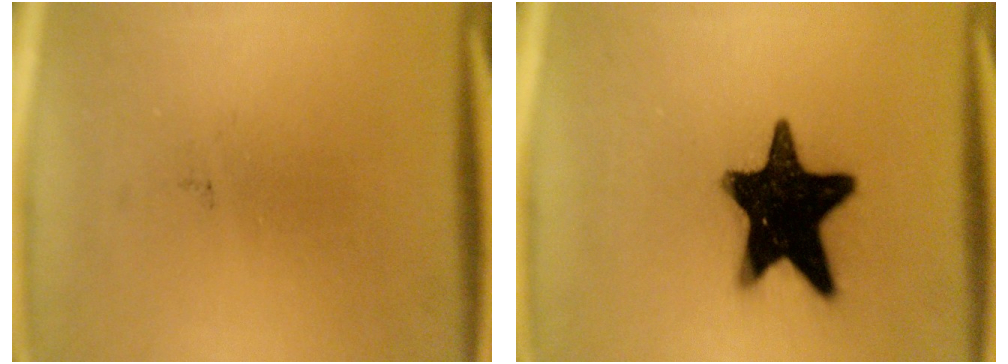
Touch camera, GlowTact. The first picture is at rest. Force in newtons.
{"total": 19.4}